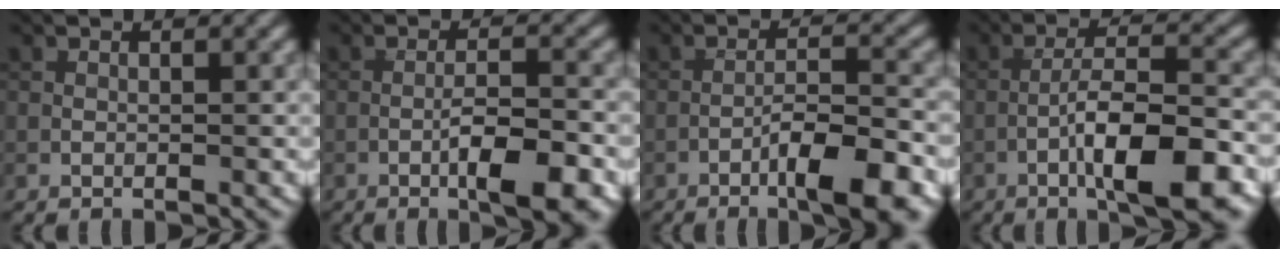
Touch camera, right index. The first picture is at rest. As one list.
[{"total": 5.7, "force": [-2.5, 1.3, 5.0], "torque": [-0.083, 0.005, -0.039]}, {"total": 6.8, "force": [-3.8, 1.2, 5.5], "torque": [-0.088, 0.011, -0.060]}, {"total": 8.9, "force": [-3.9, 2.2, 7.6], "torque": [-0.122, 0.015, -0.066]}]